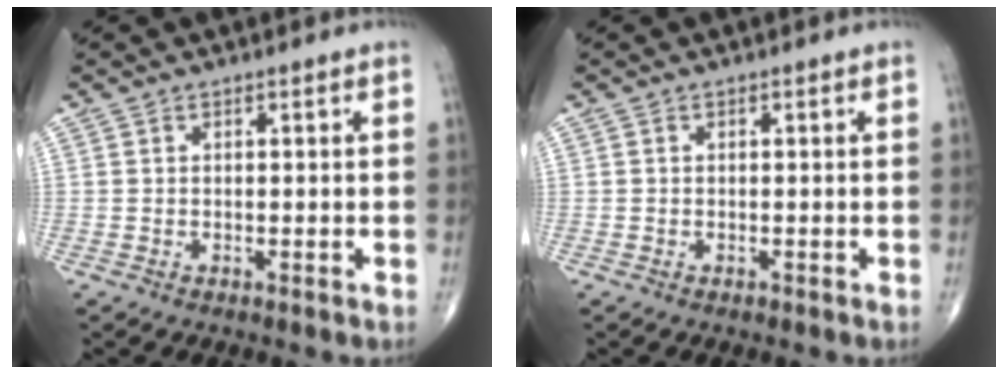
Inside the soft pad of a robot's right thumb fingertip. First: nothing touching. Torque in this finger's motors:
{"motor_torque": [-0.19, -0.01, -0.11, -0.03, 0.08]}